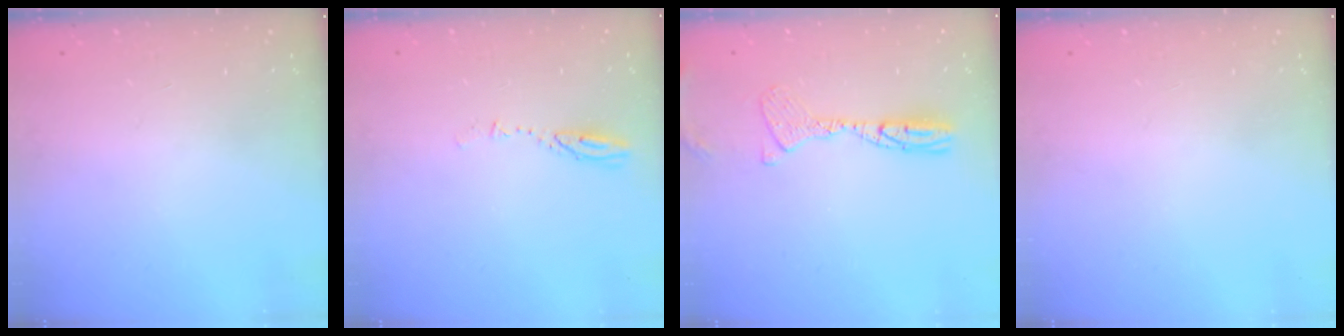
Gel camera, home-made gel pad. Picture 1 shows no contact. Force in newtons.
{"total": 3.5, "press": 3.4, "slide": 0.3}
{"total": 11.8, "press": 11.6, "slide": 2.1}
{"total": 0.0}